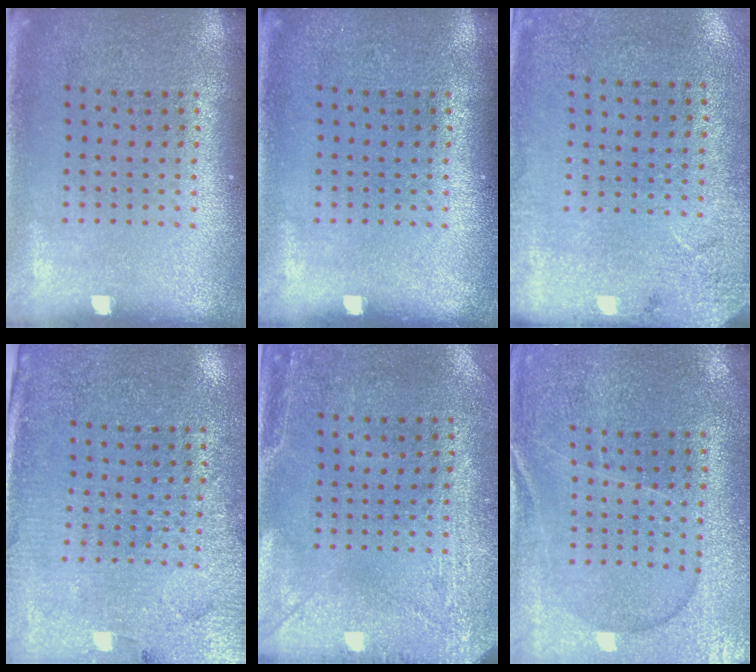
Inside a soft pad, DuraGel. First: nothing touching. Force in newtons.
{"total": 0.0}
{"total": 2.7, "press": 2.2, "slide": 1.6}
{"total": 3.1, "press": 2.9, "slide": 1.1}
{"total": 3.0, "press": 2.4, "slide": 1.8}
{"total": 1.1, "press": 1.1, "slide": 0.4}